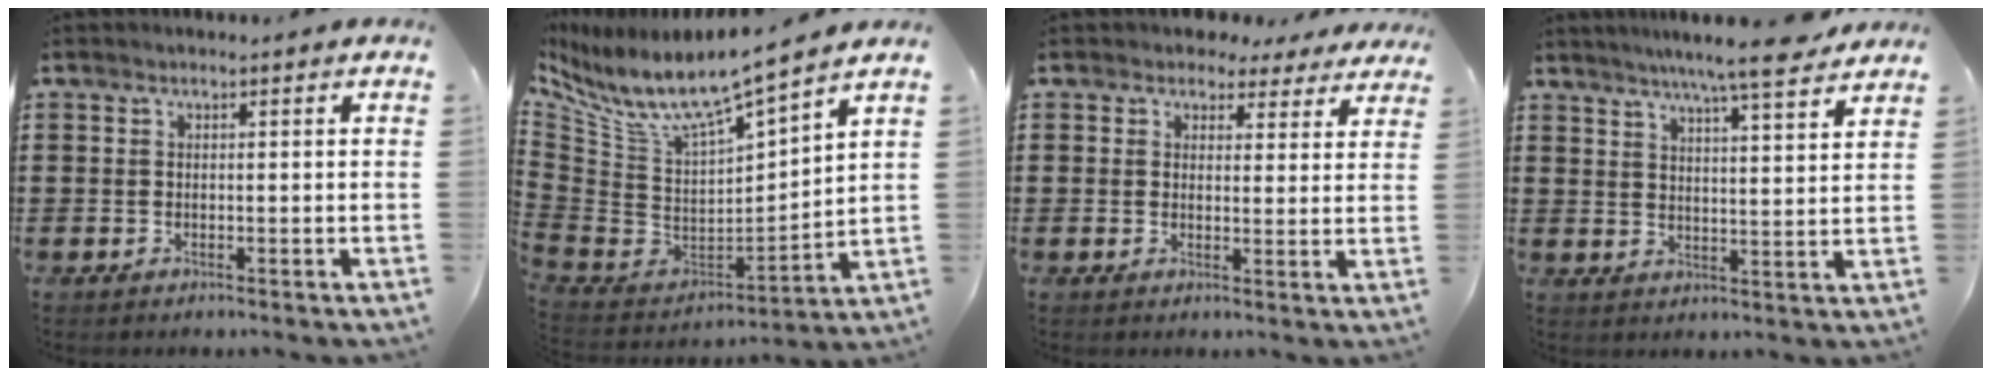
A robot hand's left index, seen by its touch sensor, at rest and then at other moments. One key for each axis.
{"total": 8.4, "fx": 6.9, "fy": 0.8, "fz": 4.6, "tx": -0.120, "ty": -0.066, "tz": 0.115}
{"total": 3.7, "fx": 3.1, "fy": 2.0, "fz": 0.6, "tx": -0.019, "ty": -0.003, "tz": 0.057}
{"total": 7.1, "fx": 6.3, "fy": -0.5, "fz": 3.3, "tx": -0.074, "ty": -0.029, "tz": 0.107}